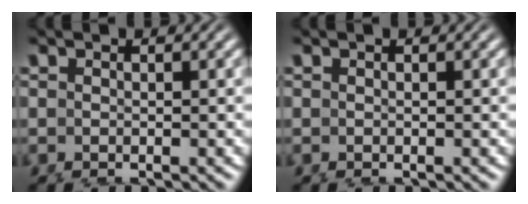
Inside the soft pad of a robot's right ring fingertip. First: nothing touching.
{"total": 0.0}